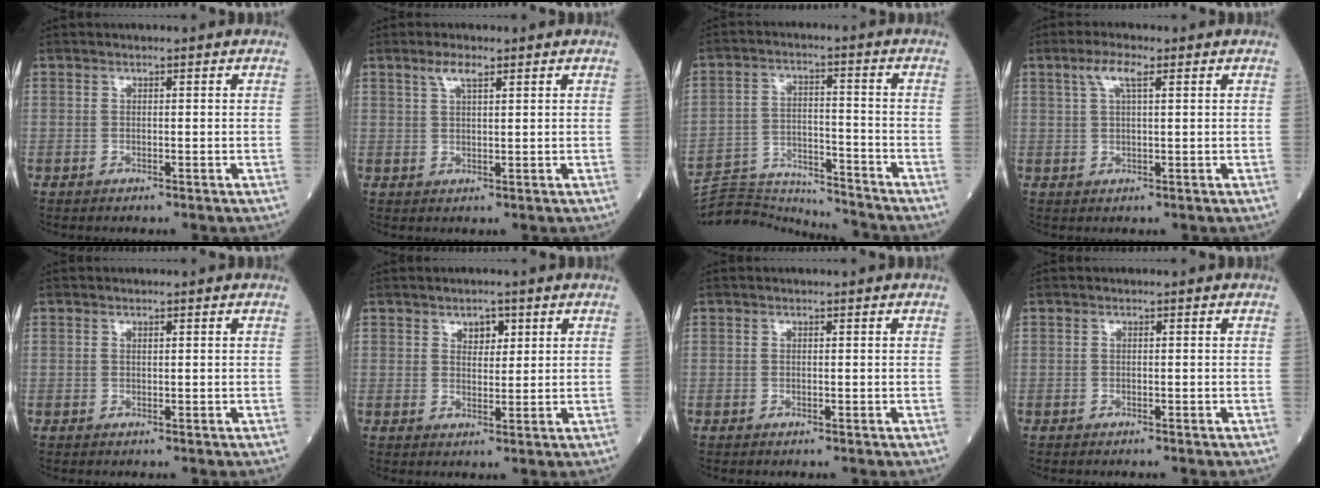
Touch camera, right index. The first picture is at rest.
{"total": 2.8, "force": [1.9, 0.5, 2.0], "torque": [-0.044, 0.006, 0.039]}
{"total": 14.2, "force": [-14.2, 0.2, 1.3], "torque": [-0.027, 0.018, -0.222]}
{"total": 3.7, "force": [1.9, 0.7, 3.1], "torque": [-0.068, 0.012, 0.039]}
{"total": 0.0}
{"total": 2.7, "force": [1.5, 1.6, 1.5], "torque": [-0.020, 0.001, 0.027]}
{"total": 0.0}
{"total": 0.7, "force": [-0.5, 0.0, 0.4], "torque": [-0.006, 0.001, -0.005]}